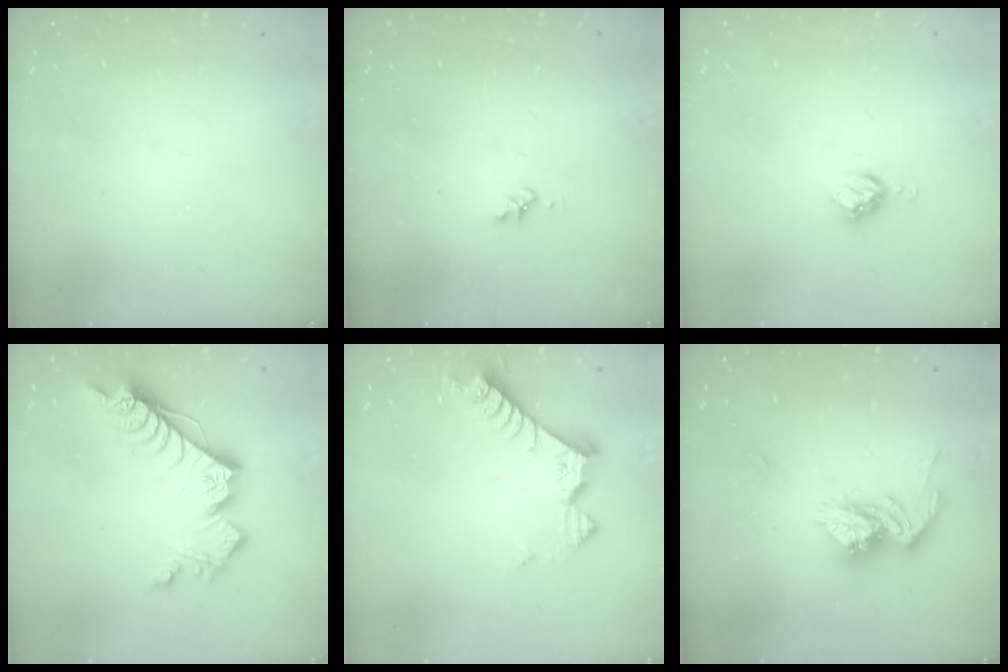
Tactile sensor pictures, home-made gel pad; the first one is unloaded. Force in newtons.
{"total": 1.6, "press": 1.6, "slide": 0.3}
{"total": 5.8, "press": 5.8, "slide": 0.3}
{"total": 16.7, "press": 16.7, "slide": 0.3}
{"total": 8.6, "press": 8.5, "slide": 0.8}
{"total": 13.6, "press": 13.5, "slide": 1.3}